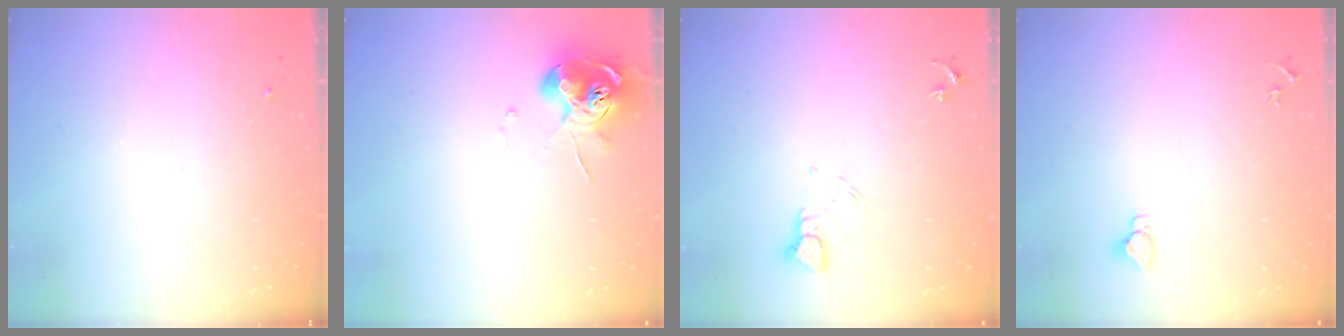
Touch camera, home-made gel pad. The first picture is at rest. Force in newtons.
{"total": 10.4, "press": 10.3, "slide": 1.0}
{"total": 4.7, "press": 4.7, "slide": 0.3}
{"total": 2.9, "press": 2.9, "slide": 0.1}